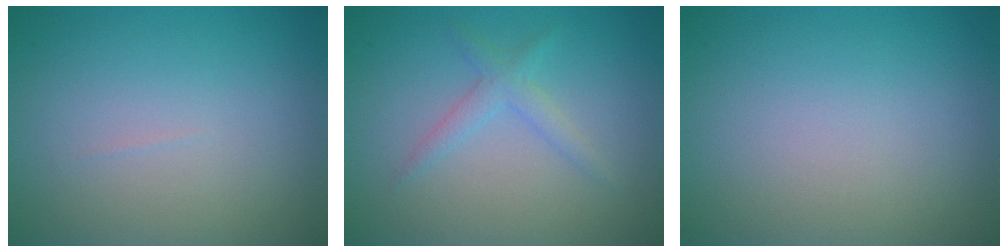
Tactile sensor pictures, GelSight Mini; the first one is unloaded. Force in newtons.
{"total": 1.7, "press": 1.7, "slide": 0.1}
{"total": 0.0}